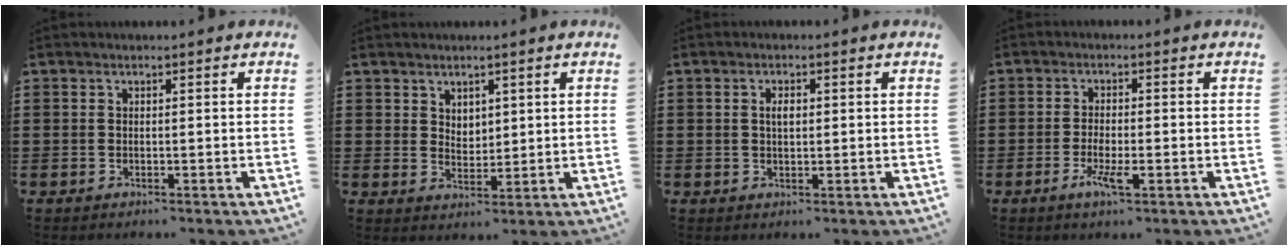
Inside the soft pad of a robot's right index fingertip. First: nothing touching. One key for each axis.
{"total": 2.9, "fx": 2.2, "fy": 1.9, "fz": 0.3, "tx": -0.013, "ty": 0.007, "tz": 0.041}
{"total": 1.9, "fx": 0.3, "fy": 0.9, "fz": 1.7, "tx": -0.034, "ty": 0.006, "tz": 0.004}
{"total": 3.6, "fx": -1.6, "fy": 0.9, "fz": 3.2, "tx": -0.064, "ty": -0.005, "tz": -0.031}